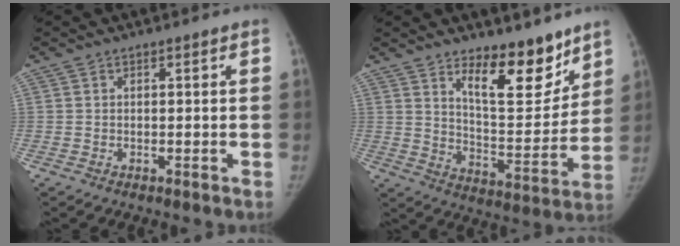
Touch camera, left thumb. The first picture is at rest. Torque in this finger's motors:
{"motor_torque": [0.19, 0.12, 1.15, -1.00, 0.05]}